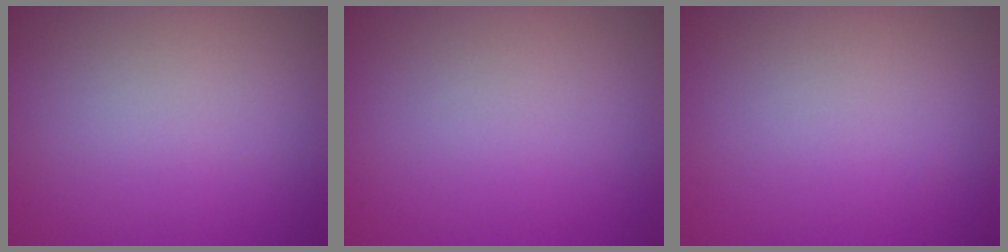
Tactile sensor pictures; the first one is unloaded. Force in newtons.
{"total": 0.0}
{"total": 0.0}